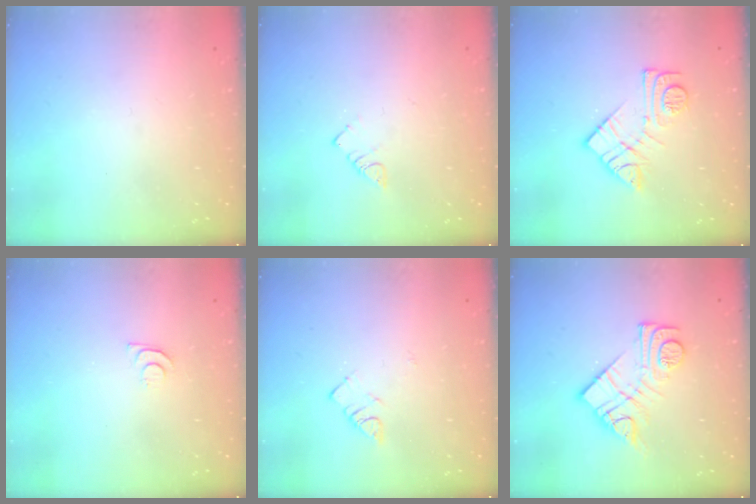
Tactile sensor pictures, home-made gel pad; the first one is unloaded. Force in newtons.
{"total": 2.8, "press": 2.8, "slide": 0.3}
{"total": 12.2, "press": 12.1, "slide": 0.7}
{"total": 4.6, "press": 4.6, "slide": 0.6}
{"total": 2.3, "press": 2.3, "slide": 0.4}
{"total": 13.4, "press": 13.3, "slide": 0.8}